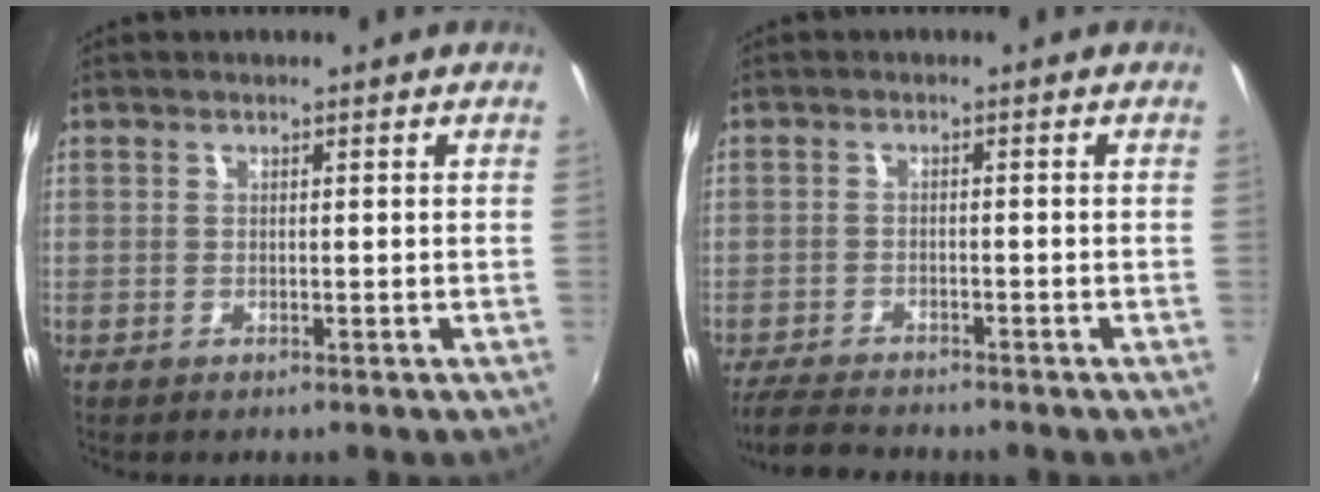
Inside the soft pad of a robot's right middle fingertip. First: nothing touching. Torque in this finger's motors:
{"motor_torque": [1.02, -1.03, 0.35, 0.15]}